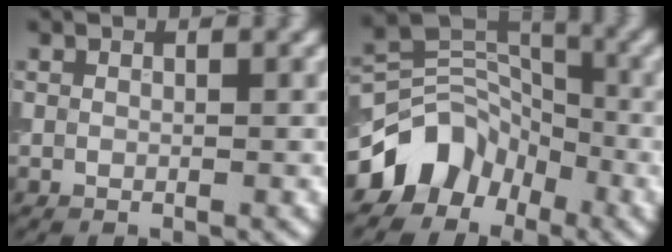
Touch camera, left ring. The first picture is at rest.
{"total": 6.2, "force": [-3.6, 4.5, 2.4], "torque": [-0.025, 0.006, -0.074]}